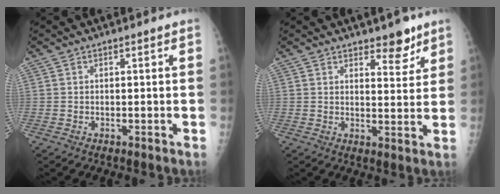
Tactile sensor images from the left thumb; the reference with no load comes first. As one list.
[{"total": 5.2, "force": [3.9, 2.3, 2.7], "torque": [-0.011, -0.029, 0.056]}]